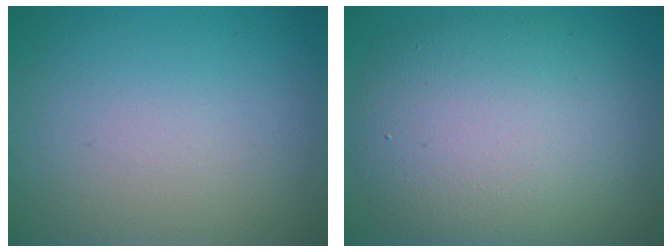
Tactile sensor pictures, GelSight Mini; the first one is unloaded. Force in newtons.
{"total": 10.3, "press": 10.3, "slide": 0.3}